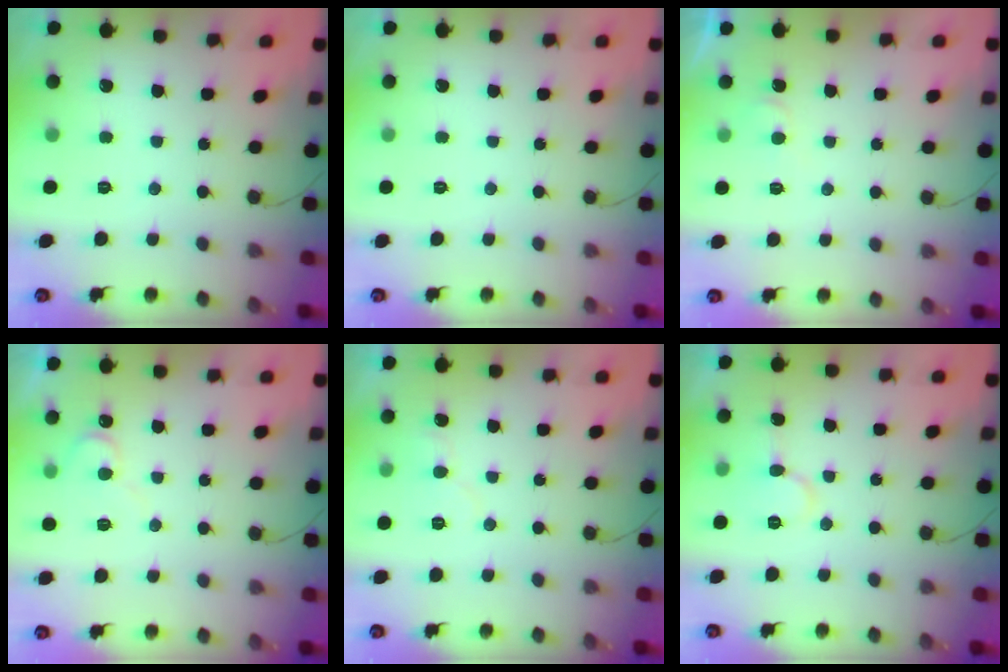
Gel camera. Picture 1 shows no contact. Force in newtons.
{"total": 0.0}
{"total": 3.2, "press": 3.2, "slide": 0.3}
{"total": 7.0, "press": 6.9, "slide": 0.7}
{"total": 5.6, "press": 5.6, "slide": 0.2}
{"total": 7.5, "press": 7.4, "slide": 0.9}